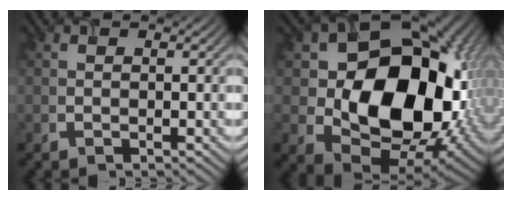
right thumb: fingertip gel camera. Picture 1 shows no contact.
{"total": 19.1, "force": [0.9, 14.1, 12.8], "torque": [-0.202, -0.051, 0.050]}